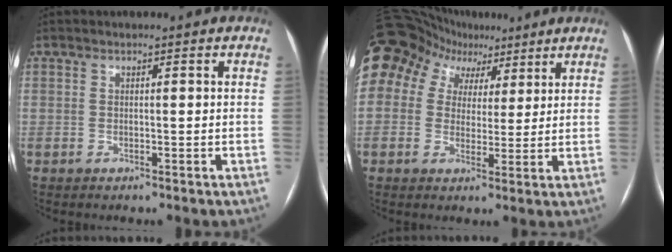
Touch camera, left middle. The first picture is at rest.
{"total": 15.8, "force": [8.4, 12.1, 5.5], "torque": [-0.156, 0.081, 0.152]}